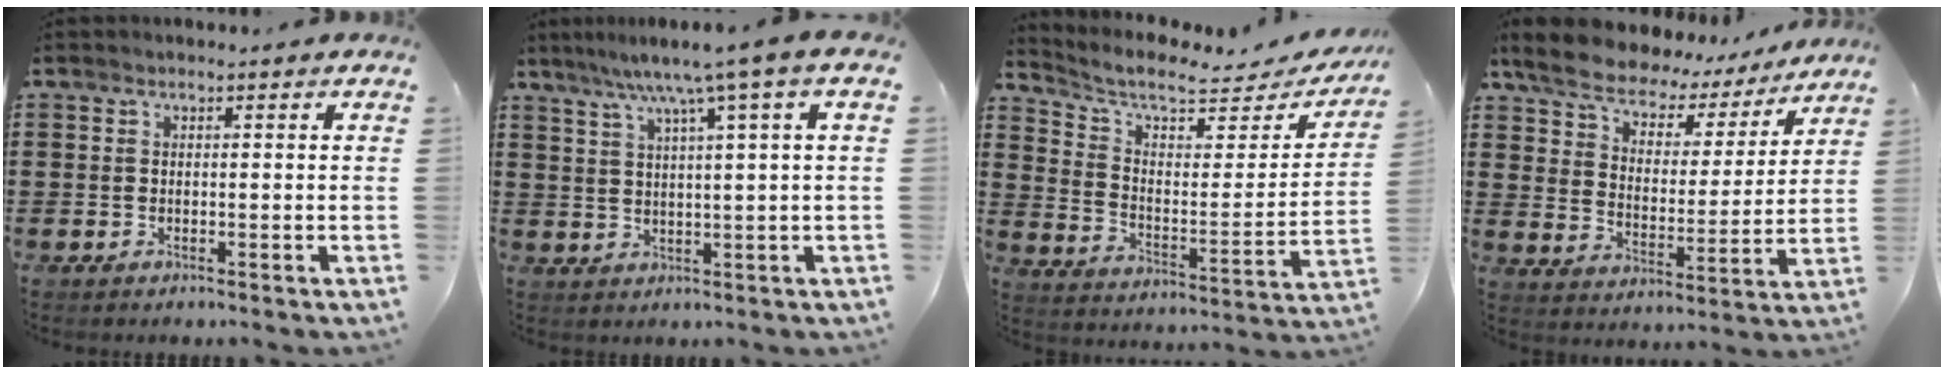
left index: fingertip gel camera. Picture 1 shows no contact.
{"total": 6.4, "force": [3.6, -0.6, 5.3], "torque": [-0.115, -0.011, 0.054]}
{"total": 6.7, "force": [5.6, 1.6, 3.3], "torque": [-0.085, -0.039, 0.092]}
{"total": 6.8, "force": [6.1, 2.4, 1.9], "torque": [-0.069, -0.036, 0.105]}